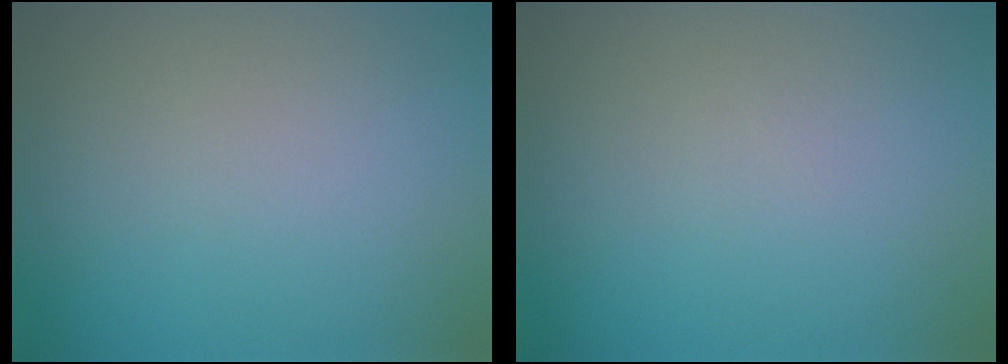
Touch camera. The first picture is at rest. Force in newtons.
{"total": 0.0}